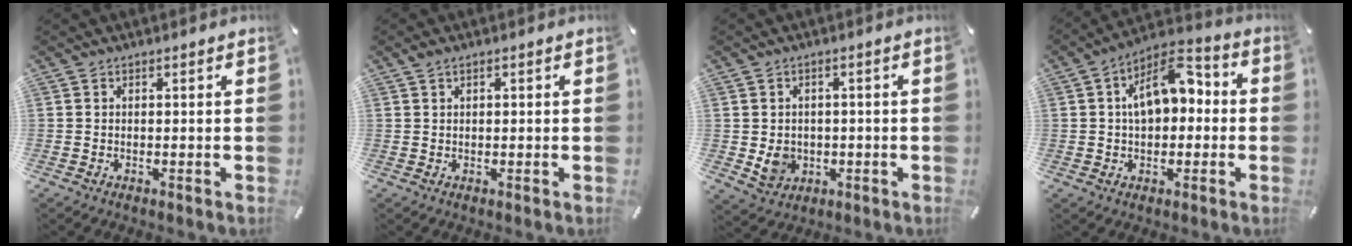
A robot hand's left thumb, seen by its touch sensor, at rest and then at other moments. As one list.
[{"total": 1.3, "force": [0.7, 0.8, 0.8], "torque": [-0.018, 0.002, 0.012]}, {"total": 5.1, "force": [-0.5, 4.8, 1.8], "torque": [-0.019, -0.001, -0.008]}, {"total": 11.1, "force": [1.6, 7.2, 8.3], "torque": [-0.123, 0.004, 0.028]}]